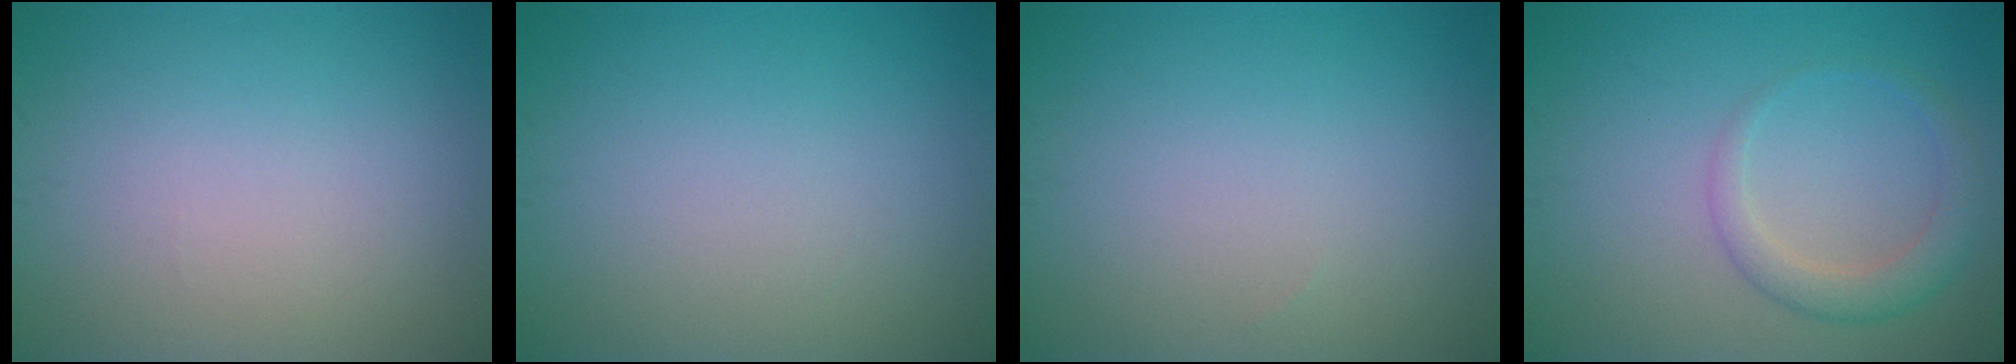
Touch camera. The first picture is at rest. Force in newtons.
{"total": 0.0}
{"total": 0.0}
{"total": 2.8, "press": 2.8, "slide": 0.2}